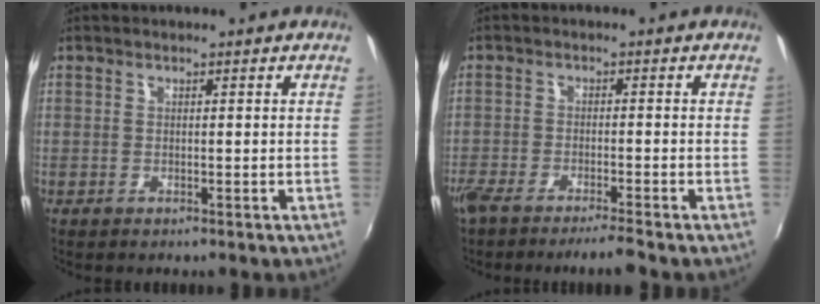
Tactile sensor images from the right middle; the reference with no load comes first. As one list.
[{"total": 5.5, "force": [-4.8, -0.1, 2.7], "torque": [-0.070, -0.009, -0.086]}]